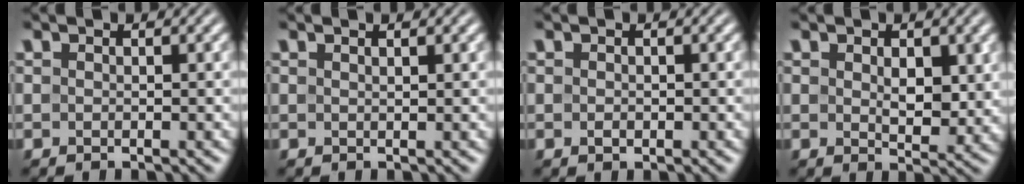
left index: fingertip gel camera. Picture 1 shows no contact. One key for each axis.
{"total": 1.0, "fx": 0.7, "fy": 0.2, "fz": 0.7, "tx": -0.008, "ty": 0.004, "tz": 0.006}
{"total": 0.6, "fx": -0.2, "fy": 0.4, "fz": 0.4, "tx": -0.008, "ty": 0.000, "tz": -0.002}
{"total": 3.0, "fx": 0.7, "fy": 1.7, "fz": 2.4, "tx": -0.040, "ty": -0.008, "tz": 0.017}